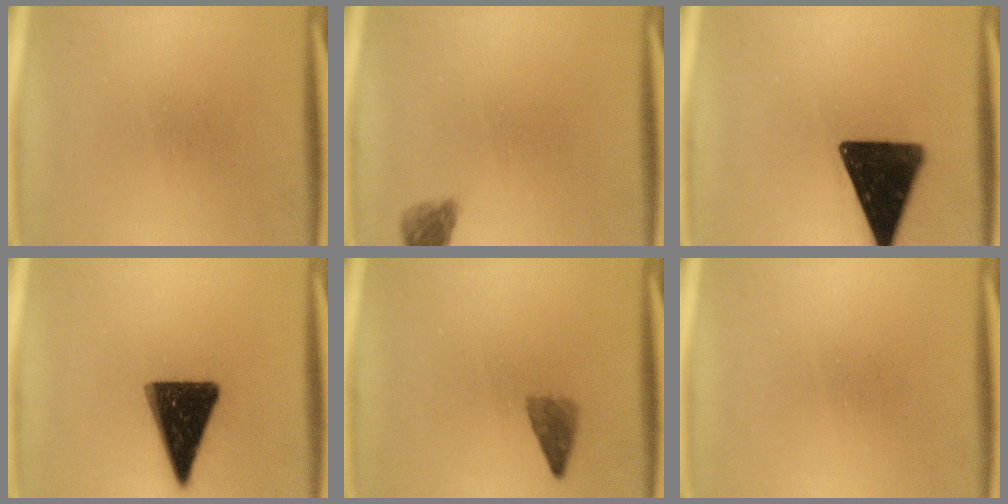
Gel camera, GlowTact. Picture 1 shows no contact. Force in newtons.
{"total": 2.4}
{"total": 17.1}
{"total": 15.2}
{"total": 2.4}
{"total": 0.0}